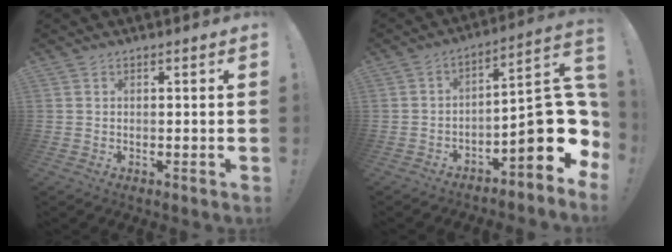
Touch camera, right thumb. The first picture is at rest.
{"total": 17.8, "force": [-4.0, 6.5, 16.1], "torque": [-0.213, 0.017, -0.053]}